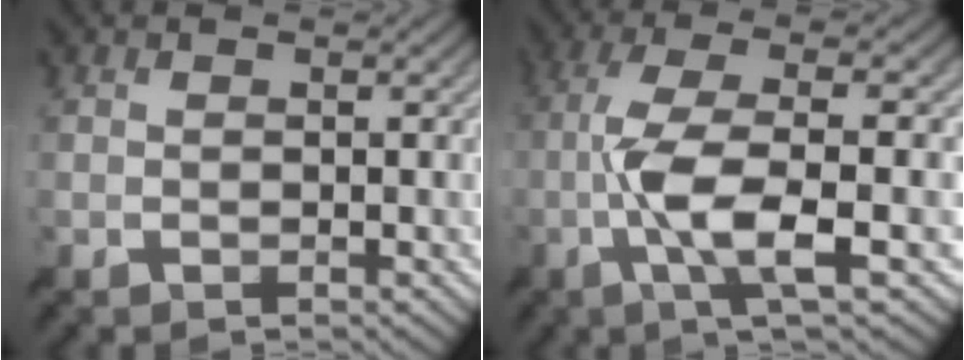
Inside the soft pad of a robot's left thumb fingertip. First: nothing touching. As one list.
[{"total": 10.3, "force": [-2.2, 2.1, 9.8], "torque": [-0.188, 0.013, -0.051]}]